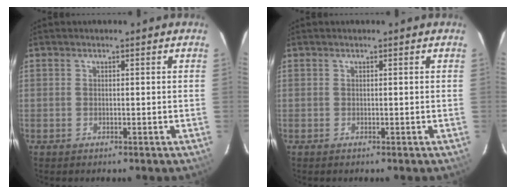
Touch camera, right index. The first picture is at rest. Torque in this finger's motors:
{"motor_torque": [0.05, 0.04, -0.08, 0.00]}